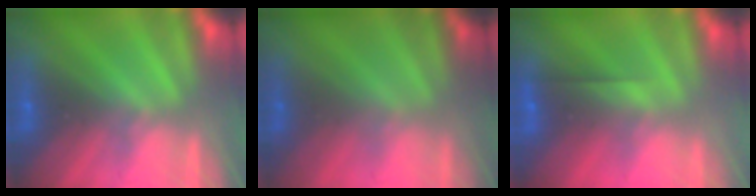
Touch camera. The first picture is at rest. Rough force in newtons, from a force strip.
{"total": 1.7}
{"total": 2.6}